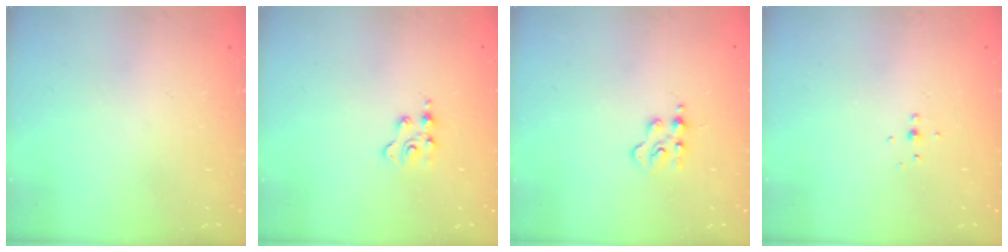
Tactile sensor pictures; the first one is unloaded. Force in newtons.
{"total": 2.6, "press": 2.5, "slide": 0.4}
{"total": 2.8, "press": 2.8, "slide": 0.3}
{"total": 4.2, "press": 4.2, "slide": 0.7}